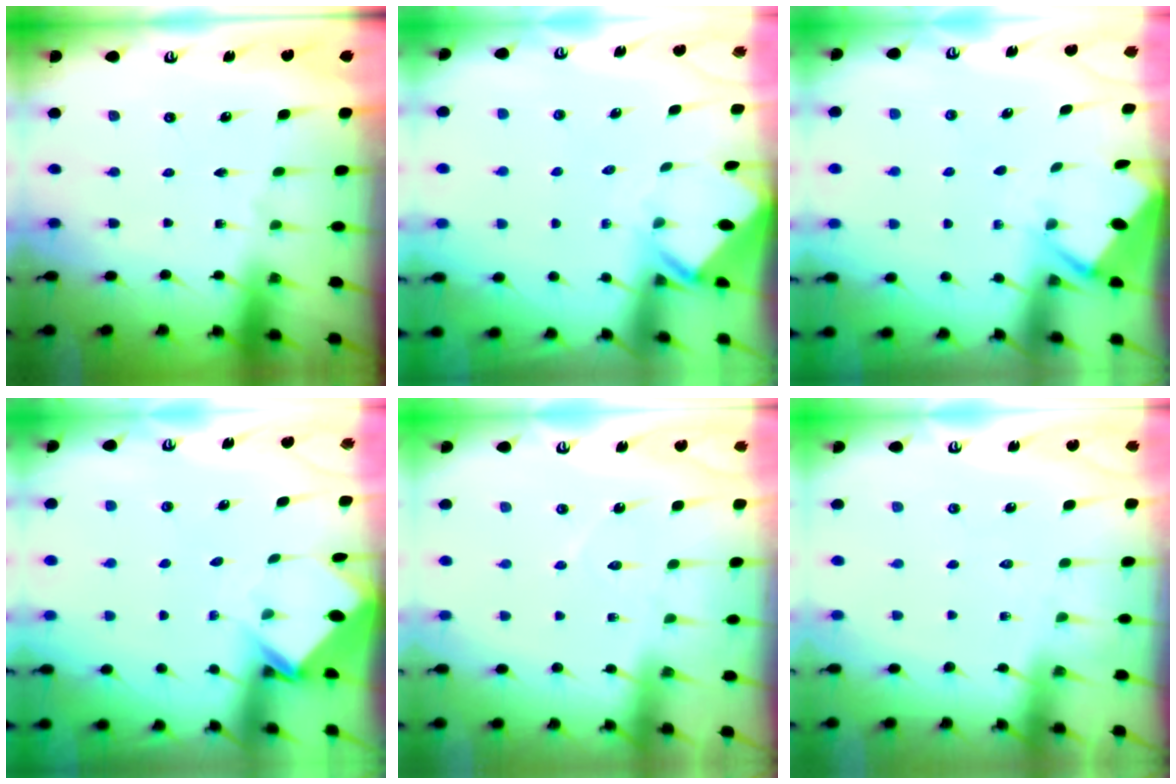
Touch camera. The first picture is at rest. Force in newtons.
{"total": 3.1, "press": 3.1, "slide": 0.3}
{"total": 2.6, "press": 2.6, "slide": 0.4}
{"total": 3.9, "press": 3.9, "slide": 0.4}
{"total": 5.7, "press": 5.7, "slide": 0.6}
{"total": 5.2, "press": 5.1, "slide": 0.6}